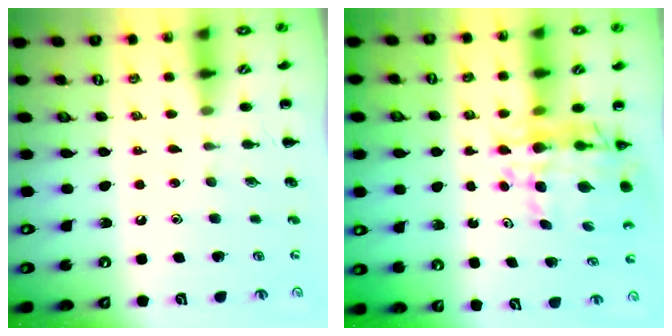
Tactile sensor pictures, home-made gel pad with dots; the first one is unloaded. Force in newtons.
{"total": 10.8, "press": 10.2, "slide": 3.6}